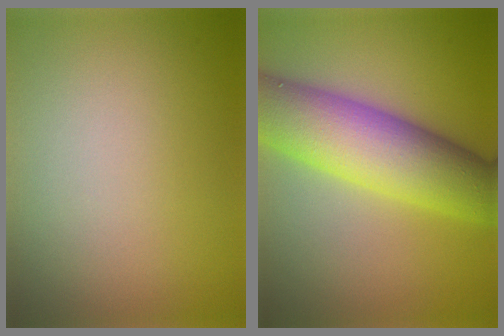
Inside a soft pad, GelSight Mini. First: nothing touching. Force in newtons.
{"total": 10.7, "press": 10.7, "slide": 0.4}